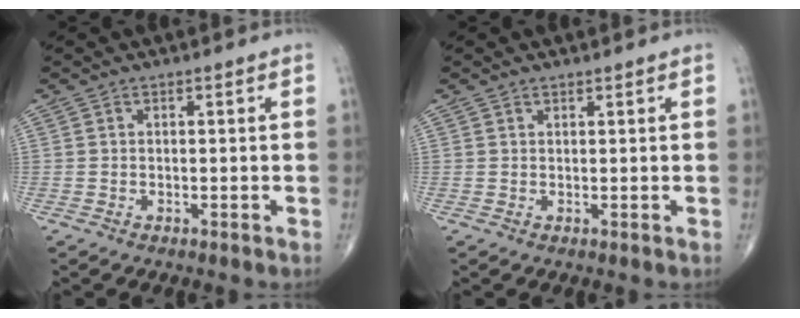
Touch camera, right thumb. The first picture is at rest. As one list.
[{"total": 0.5, "force": [0.5, 0.0, -0.1], "torque": [0.001, -0.005, 0.007]}]